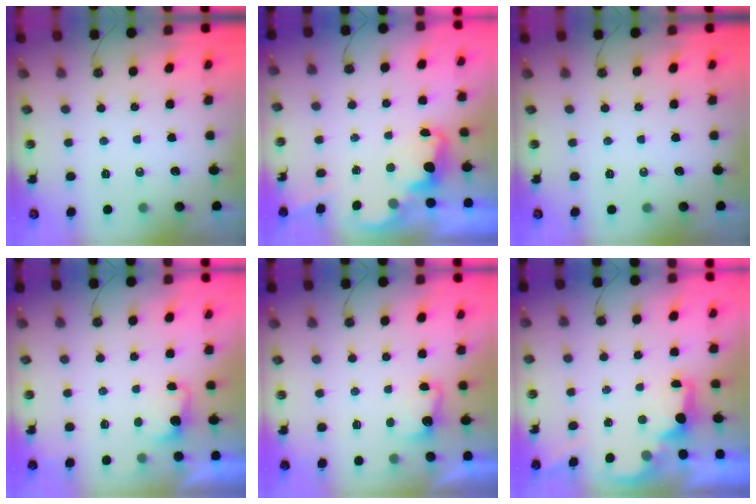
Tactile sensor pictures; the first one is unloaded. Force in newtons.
{"total": 1.5, "press": 1.4, "slide": 0.7}
{"total": 0.0}
{"total": 2.9, "press": 2.8, "slide": 0.9}
{"total": 3.9, "press": 3.8, "slide": 1.0}
{"total": 1.9, "press": 1.7, "slide": 0.8}